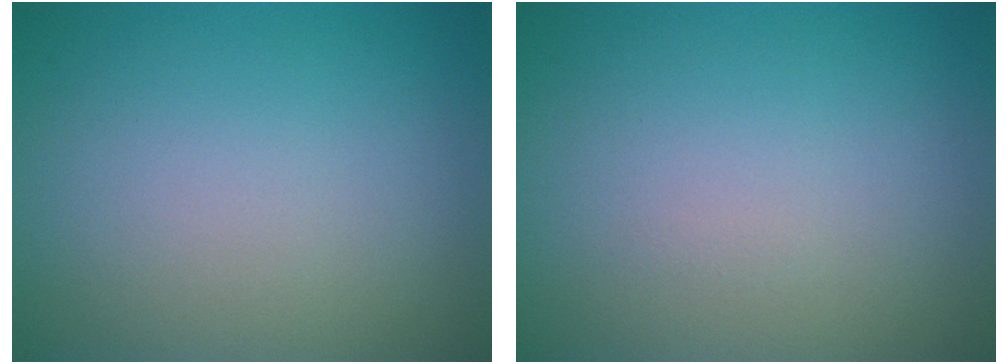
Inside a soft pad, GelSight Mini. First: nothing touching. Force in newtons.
{"total": 0.0}